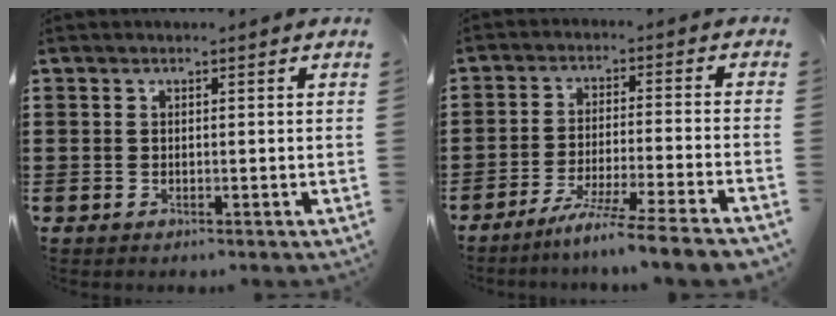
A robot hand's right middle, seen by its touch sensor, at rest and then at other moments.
{"total": 7.0, "force": [-6.0, -1.3, 3.3], "torque": [-0.060, -0.022, -0.119]}